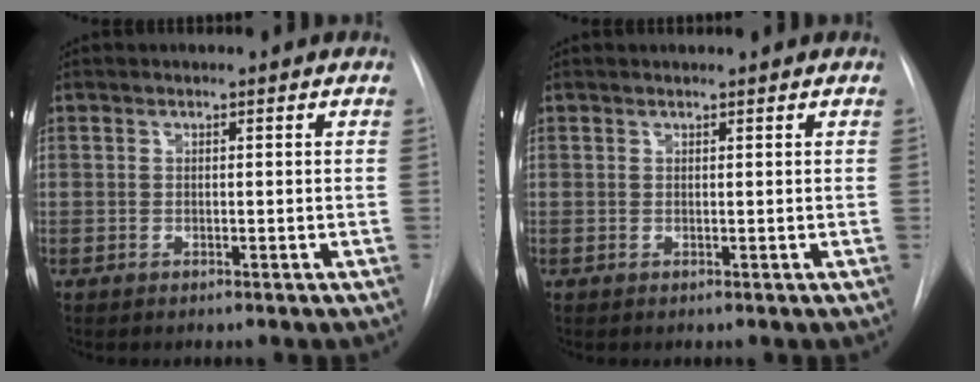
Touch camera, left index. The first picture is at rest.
{"total": 0.0}